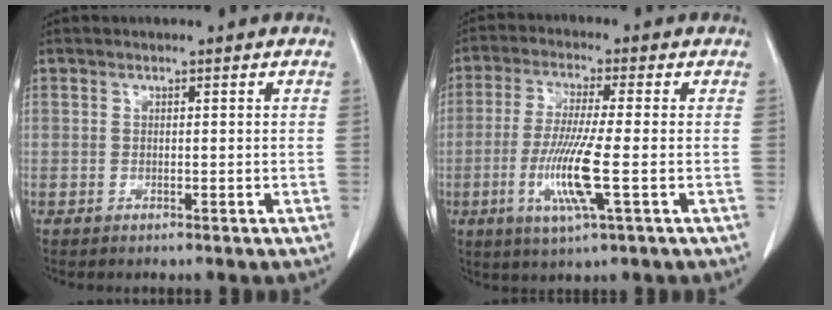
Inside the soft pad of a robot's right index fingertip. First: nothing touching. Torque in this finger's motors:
{"motor_torque": [1.35, -0.50, 0.76, 0.21]}